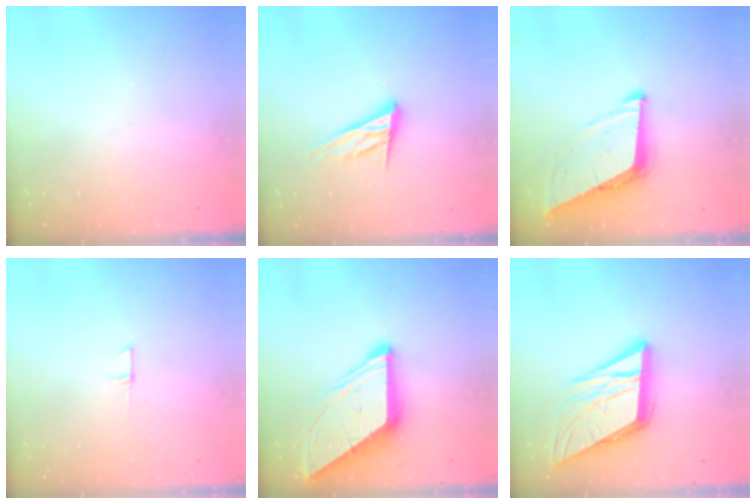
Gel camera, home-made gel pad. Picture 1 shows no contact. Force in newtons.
{"total": 15.2, "press": 15.0, "slide": 2.7}
{"total": 9.3, "press": 8.7, "slide": 3.2}
{"total": 5.1, "press": 5.1, "slide": 0.4}
{"total": 10.3, "press": 10.3, "slide": 0.9}
{"total": 15.2, "press": 15.0, "slide": 2.6}